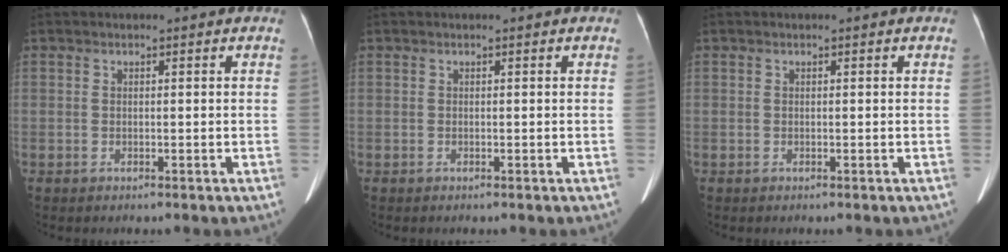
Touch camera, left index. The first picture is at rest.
{"total": 0.0}
{"total": 0.0}